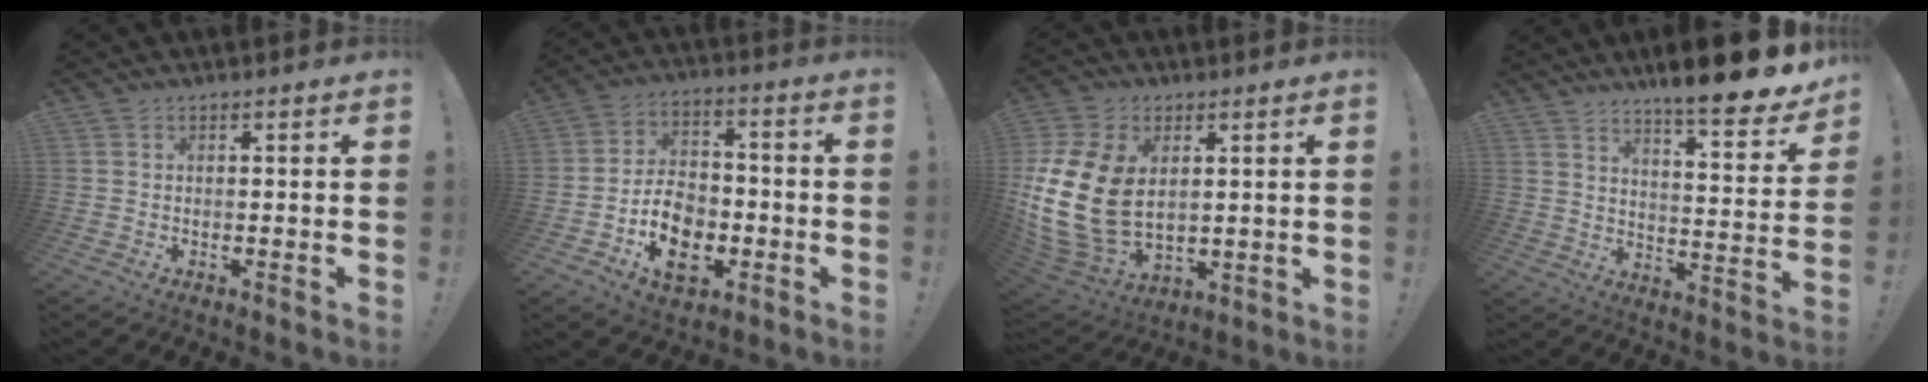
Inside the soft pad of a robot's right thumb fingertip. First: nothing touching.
{"total": 13.9, "force": [-5.2, 9.8, 8.3], "torque": [-0.135, 0.030, -0.089]}
{"total": 20.5, "force": [1.6, 15.1, 13.8], "torque": [-0.292, -0.006, 0.040]}
{"total": 13.2, "force": [10.6, 0.8, 7.9], "torque": [-0.117, -0.093, 0.166]}